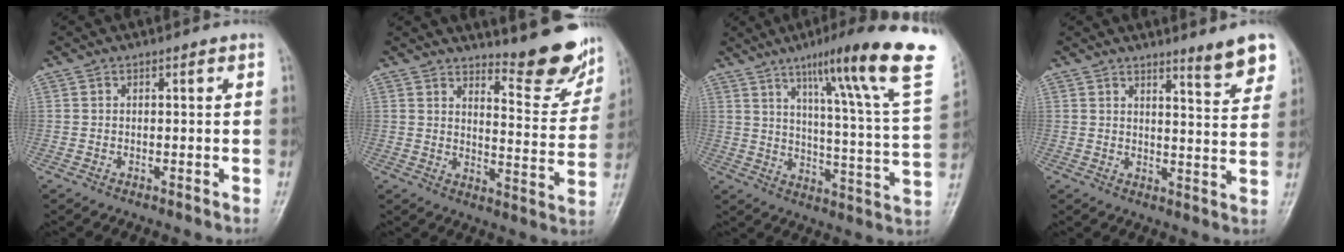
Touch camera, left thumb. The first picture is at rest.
{"total": 12.0, "force": [10.5, 2.3, 5.2], "torque": [-0.044, -0.100, 0.137]}
{"total": 25.1, "force": [14.5, 2.3, 20.4], "torque": [-0.279, -0.051, 0.203]}
{"total": 7.1, "force": [5.2, 0.8, 4.7], "torque": [-0.050, -0.039, 0.071]}